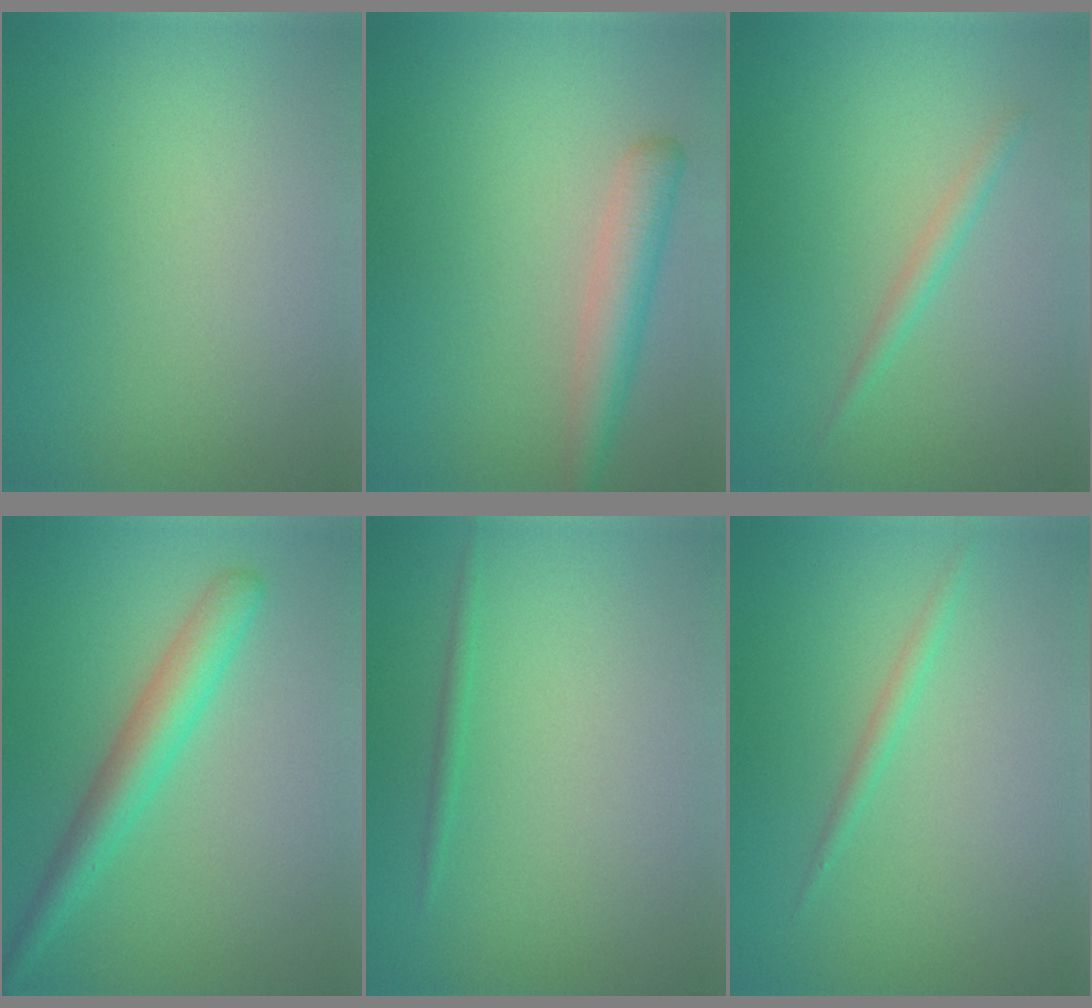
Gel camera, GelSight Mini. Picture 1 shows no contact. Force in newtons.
{"total": 3.4, "press": 3.4, "slide": 0.1}
{"total": 1.3, "press": 1.3, "slide": 0.1}
{"total": 3.8, "press": 3.8, "slide": 0.3}
{"total": 0.8, "press": 0.8, "slide": 0.1}
{"total": 1.1, "press": 1.1, "slide": 0.0}